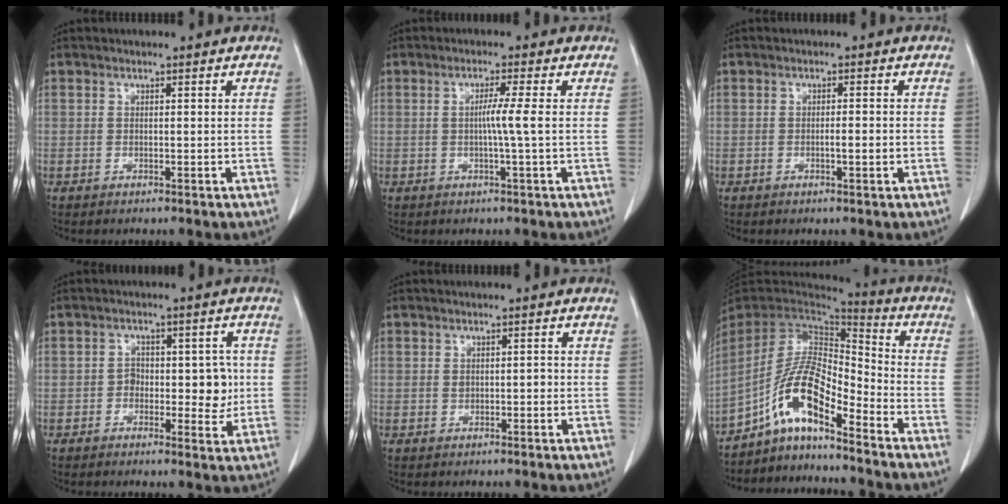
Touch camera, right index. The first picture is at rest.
{"total": 3.2, "force": [-0.1, -1.1, 3.0], "torque": [-0.054, -0.003, -0.004]}
{"total": 1.8, "force": [-0.5, 0.1, 1.7], "torque": [-0.029, 0.002, -0.008]}
{"total": 5.8, "force": [-0.7, 3.4, 4.6], "torque": [-0.043, 0.010, -0.009]}
{"total": 1.4, "force": [-0.1, 0.8, 1.1], "torque": [-0.020, 0.008, 0.003]}
{"total": 10.9, "force": [-6.9, 2.3, 8.2], "torque": [-0.166, 0.020, -0.127]}